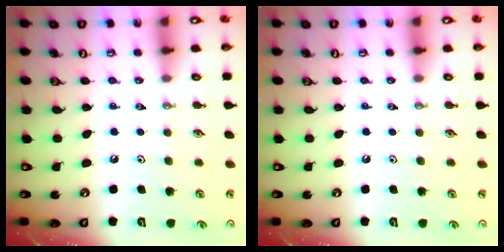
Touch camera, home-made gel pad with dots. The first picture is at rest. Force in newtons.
{"total": 0.0}